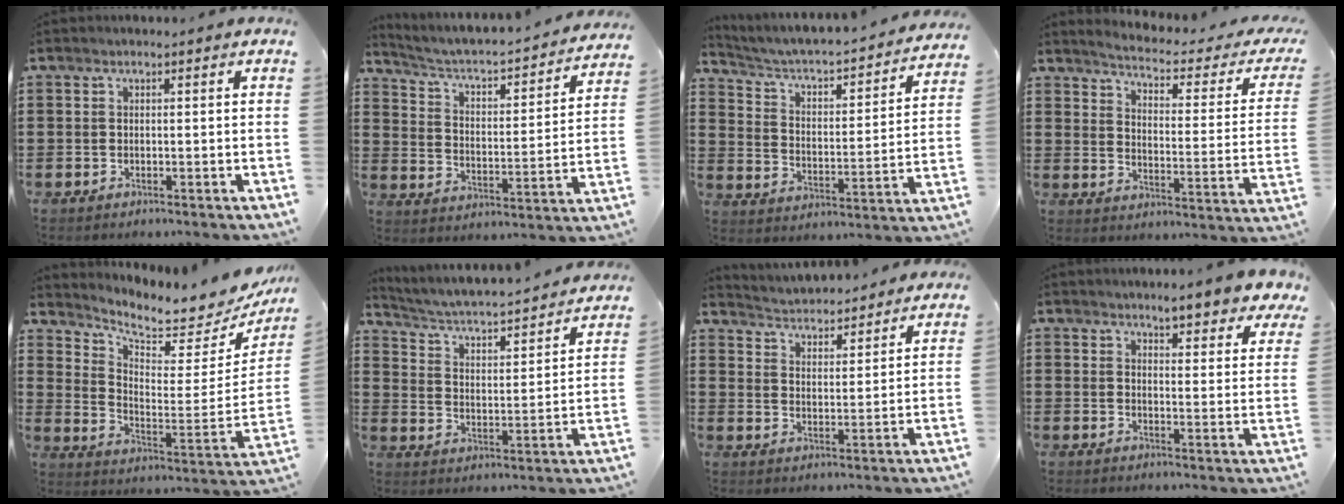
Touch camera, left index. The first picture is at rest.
{"total": 3.1, "force": [2.8, 0.5, 1.3], "torque": [-0.045, -0.032, 0.033]}
{"total": 3.0, "force": [2.7, 0.5, 1.2], "torque": [-0.042, -0.032, 0.031]}
{"total": 2.9, "force": [2.5, -0.4, 1.4], "torque": [-0.047, -0.029, 0.033]}
{"total": 4.5, "force": [4.1, 0.9, 1.6], "torque": [-0.050, -0.048, 0.063]}
{"total": 3.0, "force": [2.8, 0.2, 1.2], "torque": [-0.041, -0.034, 0.035]}
{"total": 3.6, "force": [3.6, -0.1, -0.5], "torque": [-0.014, -0.031, 0.057]}
{"total": 5.6, "force": [5.1, 0.4, 2.1], "torque": [-0.043, -0.022, 0.089]}